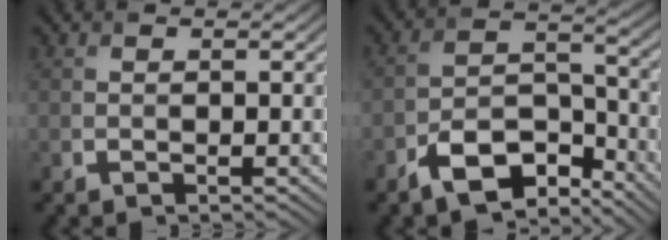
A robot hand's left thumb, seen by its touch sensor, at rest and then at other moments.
{"total": 8.9, "force": [-6.5, 4.0, 4.7], "torque": [-0.076, -0.002, -0.128]}